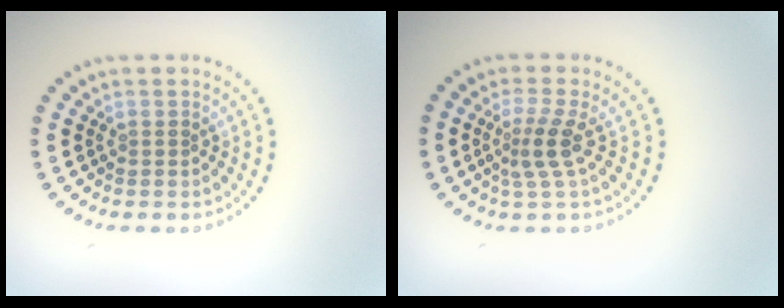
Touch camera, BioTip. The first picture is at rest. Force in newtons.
{"total": 2.5, "press": 1.7, "slide": 1.8}